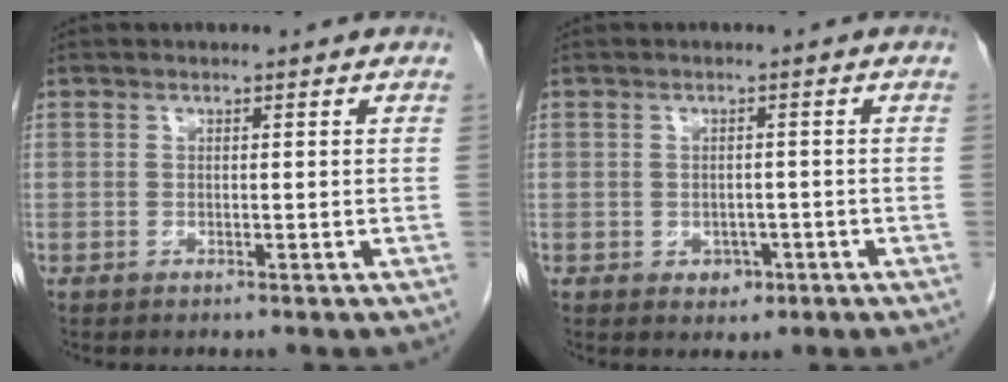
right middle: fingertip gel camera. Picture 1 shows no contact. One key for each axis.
{"total": 2.2, "fx": -1.0, "fy": 1.6, "fz": 1.1, "tx": -0.014, "ty": 0.002, "tz": -0.005}